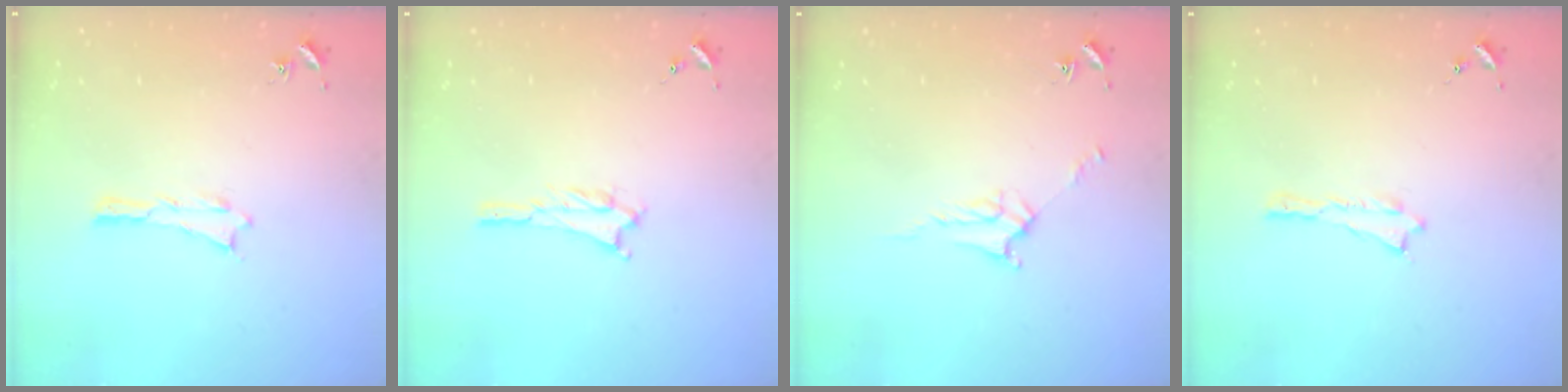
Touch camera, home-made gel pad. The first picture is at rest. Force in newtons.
{"total": 1.2, "press": 1.2, "slide": 0.2}
{"total": 3.5, "press": 3.5, "slide": 0.3}
{"total": 0.0}